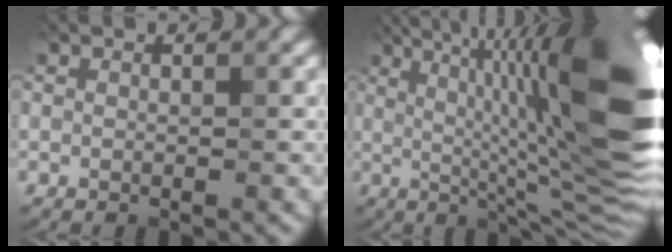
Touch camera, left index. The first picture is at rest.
{"total": 15.7, "force": [1.9, 3.1, 15.3], "torque": [-0.213, 0.018, 0.037]}